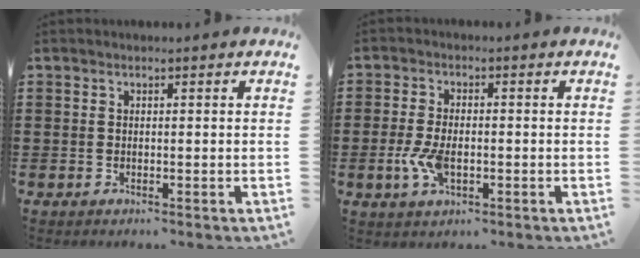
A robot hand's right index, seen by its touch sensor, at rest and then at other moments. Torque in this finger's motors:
{"motor_torque": [1.02, 1.12, 0.18, 0.04]}